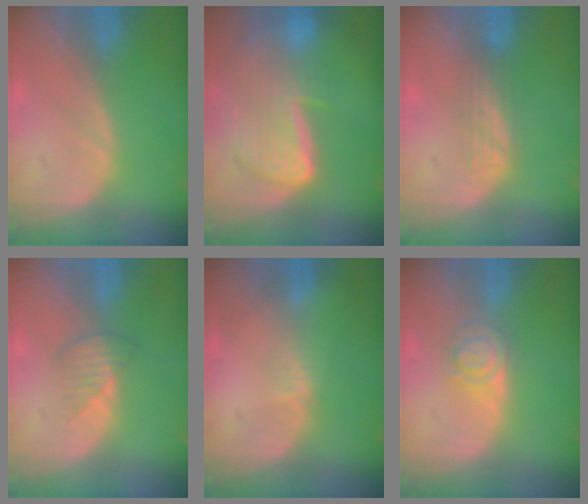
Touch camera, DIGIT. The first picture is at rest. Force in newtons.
{"total": 9.1, "press": 7.9, "slide": 4.3}
{"total": 2.8, "press": 2.5, "slide": 1.3}
{"total": 2.7, "press": 2.6, "slide": 0.6}
{"total": 0.8, "press": 0.8, "slide": 0.2}
{"total": 4.2, "press": 3.8, "slide": 1.7}